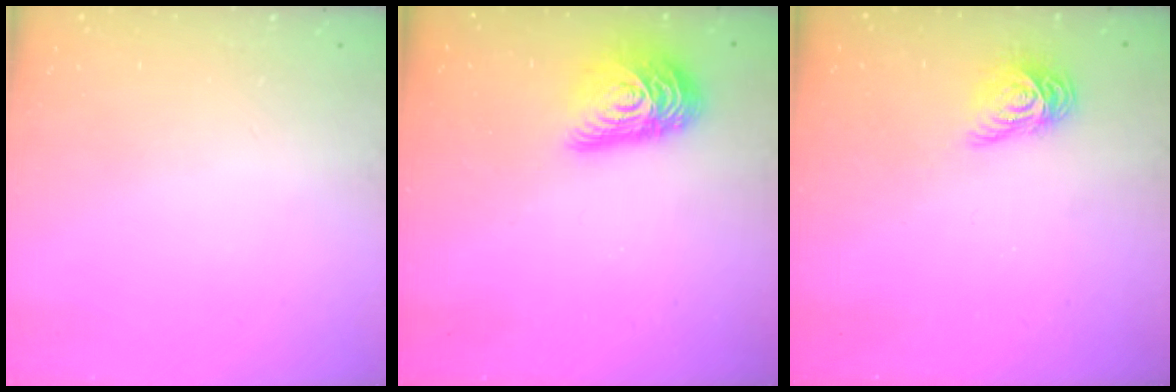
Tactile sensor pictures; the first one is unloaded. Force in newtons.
{"total": 14.2, "press": 14.2, "slide": 1.1}
{"total": 8.4, "press": 8.3, "slide": 0.3}